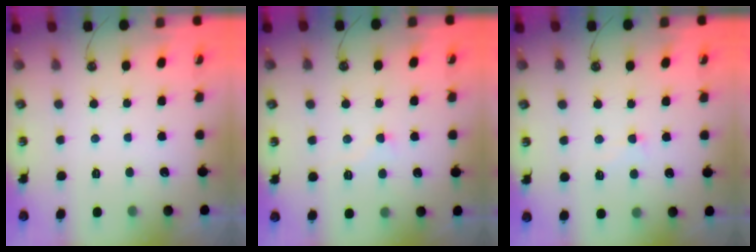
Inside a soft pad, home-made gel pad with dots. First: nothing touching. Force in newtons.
{"total": 3.7, "press": 3.6, "slide": 0.3}
{"total": 0.8, "press": 0.6, "slide": 0.6}